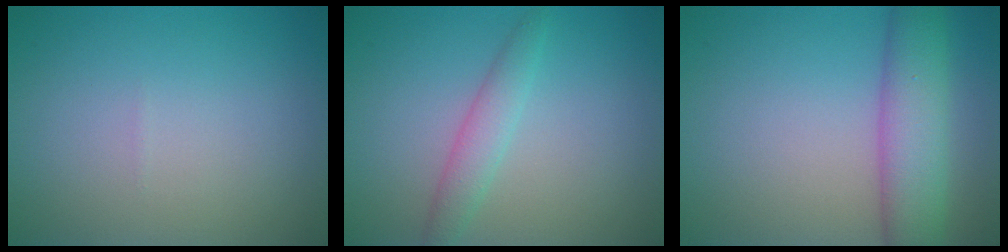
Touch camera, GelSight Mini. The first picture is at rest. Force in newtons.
{"total": 2.1, "press": 2.1, "slide": 0.0}
{"total": 5.8, "press": 5.8, "slide": 0.2}